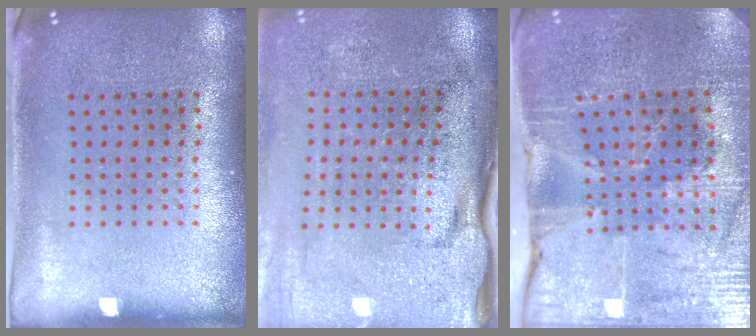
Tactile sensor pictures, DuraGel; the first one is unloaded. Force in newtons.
{"total": 4.4, "press": 3.6, "slide": 2.5}
{"total": 3.4, "press": 3.3, "slide": 0.4}